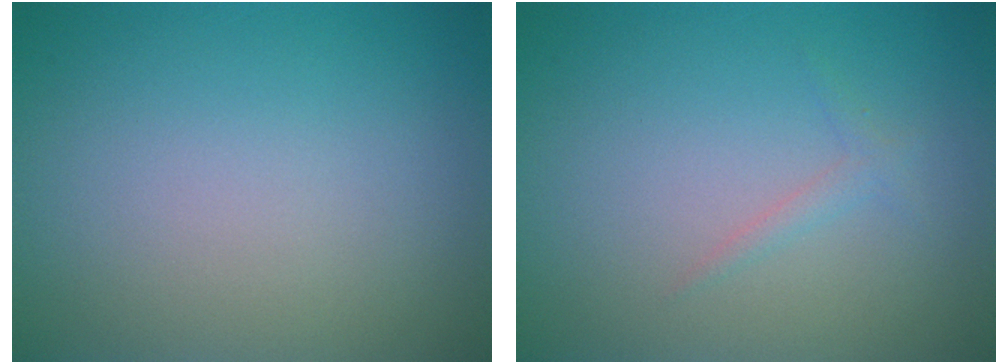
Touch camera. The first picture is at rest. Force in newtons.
{"total": 0.9, "press": 0.9, "slide": 0.0}